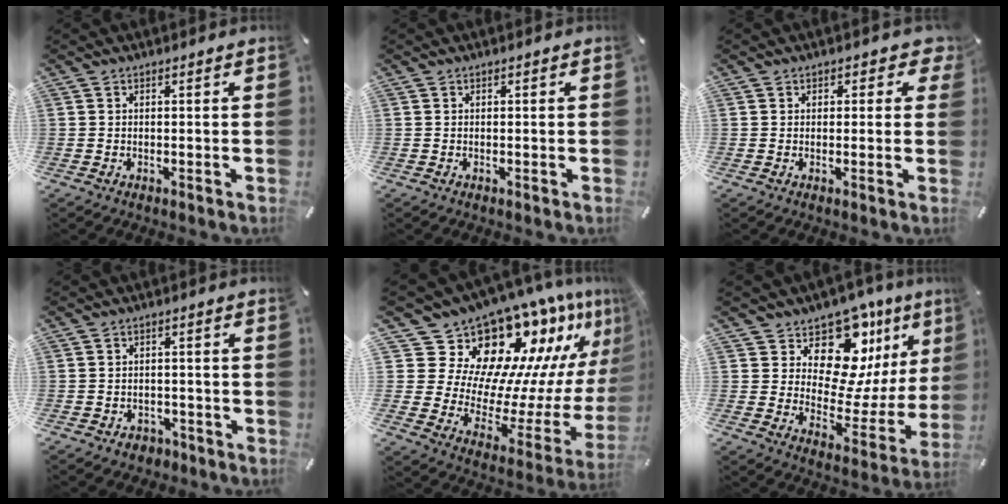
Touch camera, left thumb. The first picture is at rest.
{"total": 0.0}
{"total": 2.7, "force": [1.0, 2.0, 1.5], "torque": [0.001, -0.004, 0.010]}
{"total": 3.1, "force": [-1.8, 2.4, 0.8], "torque": [-0.013, 0.009, -0.036]}
{"total": 19.8, "force": [16.0, 9.1, 7.2], "torque": [-0.086, -0.180, 0.289]}
{"total": 14.0, "force": [9.0, 8.8, 6.3], "torque": [-0.083, -0.096, 0.153]}